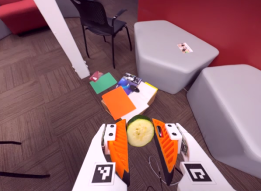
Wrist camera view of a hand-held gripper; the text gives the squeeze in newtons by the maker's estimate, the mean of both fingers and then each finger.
{"total": 9.2, "left": 9.7, "right": 8.8}